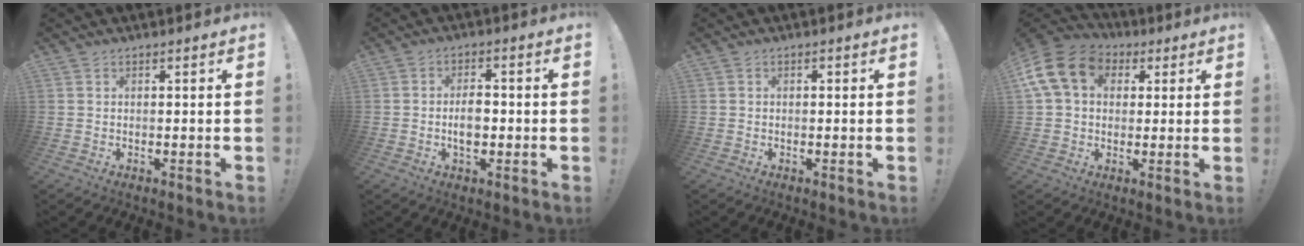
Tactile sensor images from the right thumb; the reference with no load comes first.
{"total": 5.4, "force": [-1.1, 3.2, 4.2], "torque": [-0.061, 0.002, -0.024]}
{"total": 0.6, "force": [-0.5, 0.4, 0.1], "torque": [-0.002, 0.002, -0.009]}
{"total": 15.2, "force": [4.7, 11.6, 8.6], "torque": [-0.150, -0.003, 0.093]}